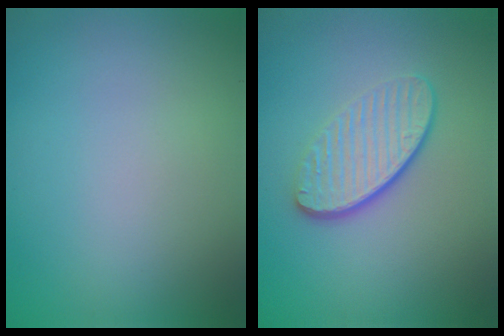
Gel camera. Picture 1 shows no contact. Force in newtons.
{"total": 4.0, "press": 3.0, "slide": 2.7}